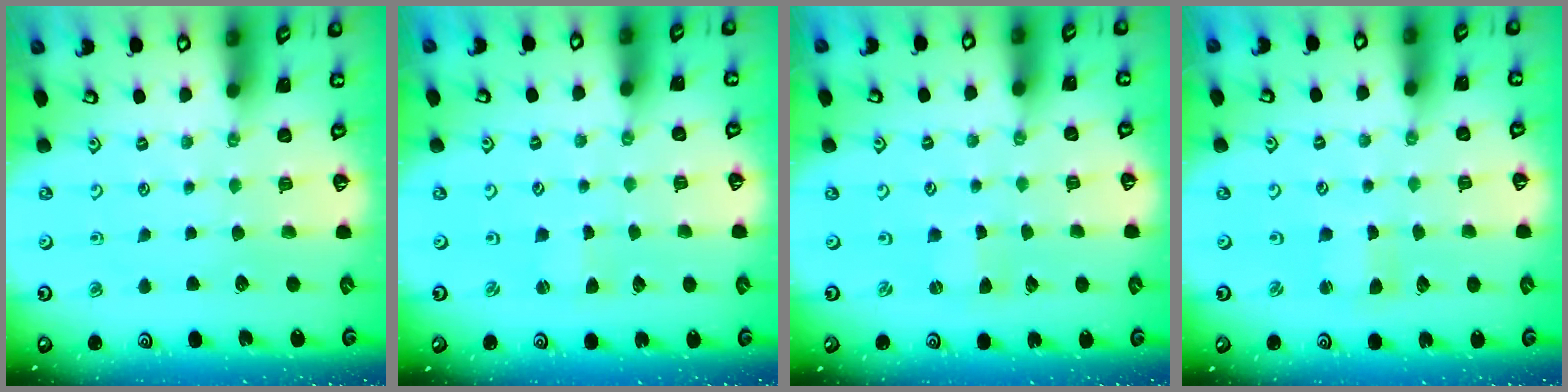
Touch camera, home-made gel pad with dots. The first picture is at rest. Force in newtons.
{"total": 1.0, "press": 0.9, "slide": 0.1}
{"total": 0.0}
{"total": 1.3, "press": 1.3, "slide": 0.3}